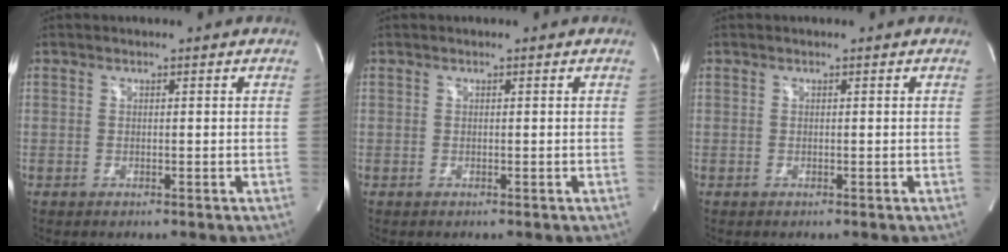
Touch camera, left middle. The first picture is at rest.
{"total": 0.0}
{"total": 0.0}